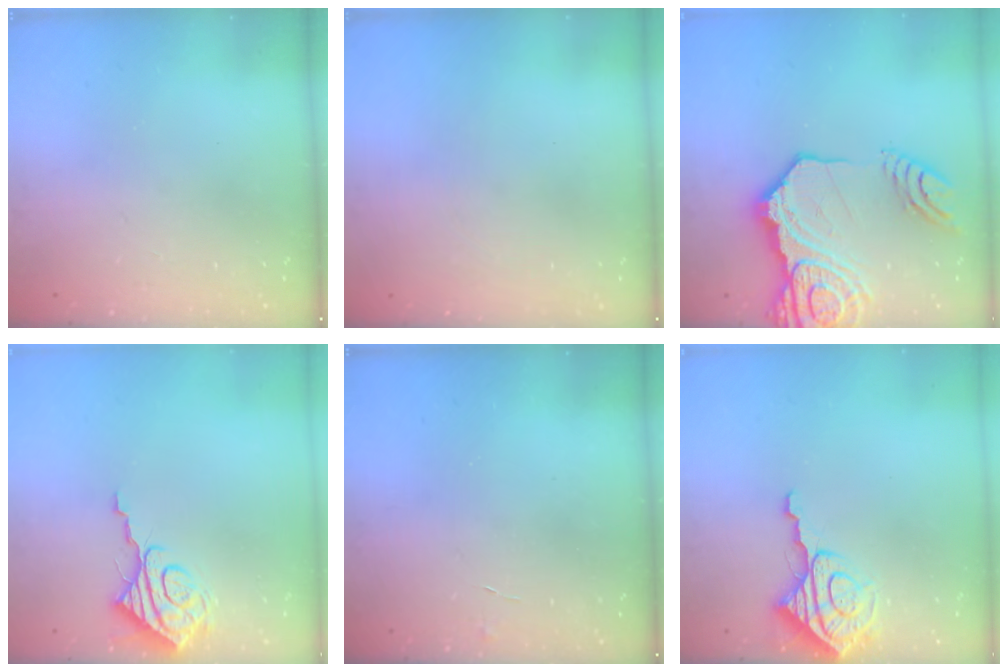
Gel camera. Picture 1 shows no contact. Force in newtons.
{"total": 0.7, "press": 0.4, "slide": 0.5}
{"total": 24.2, "press": 24.0, "slide": 2.6}
{"total": 11.6, "press": 11.5, "slide": 1.1}
{"total": 2.9, "press": 2.9, "slide": 0.3}
{"total": 9.2, "press": 9.2, "slide": 1.0}